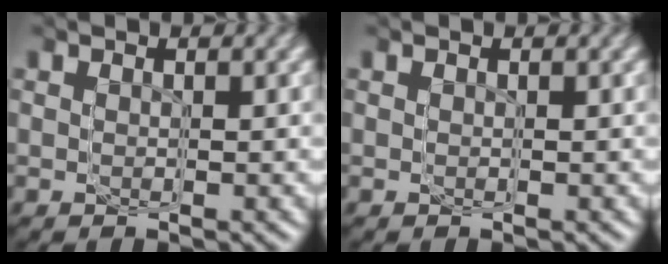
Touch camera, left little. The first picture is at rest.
{"total": 0.0}